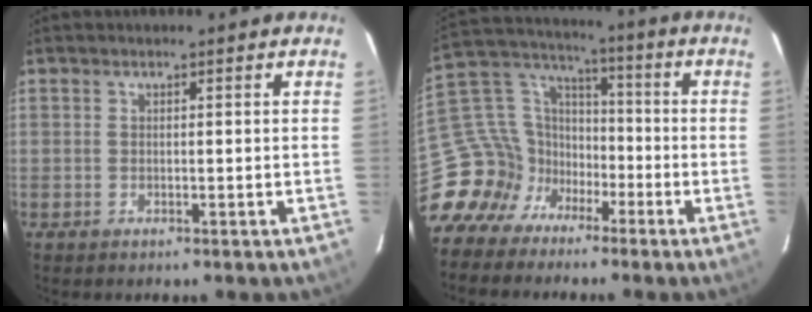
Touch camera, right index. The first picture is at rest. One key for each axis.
{"total": 14.3, "fx": -8.4, "fy": 10.5, "fz": 4.8, "tx": -0.103, "ty": 0.038, "tz": -0.156}